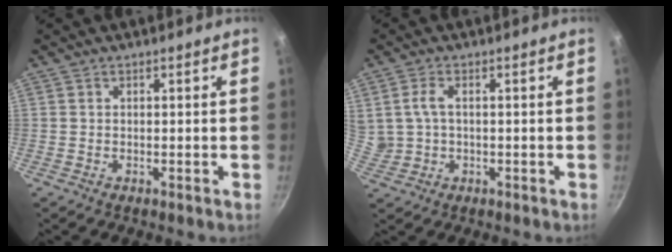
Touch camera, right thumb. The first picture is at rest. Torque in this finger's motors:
{"motor_torque": [-0.13, 0.02, 0.41, 0.44, 0.03]}